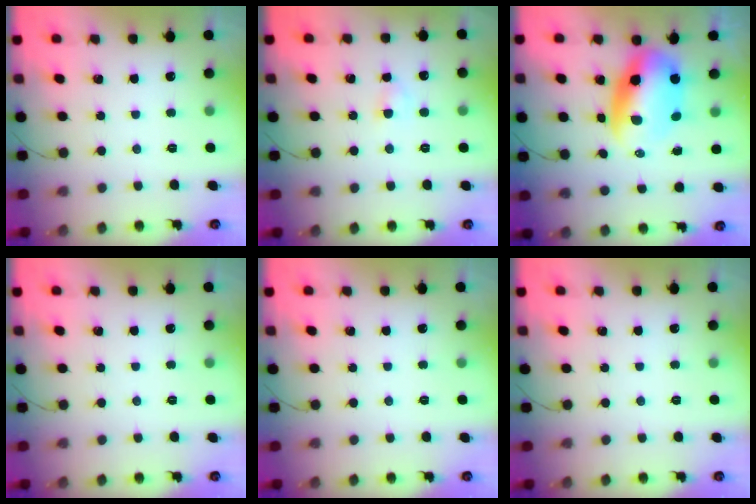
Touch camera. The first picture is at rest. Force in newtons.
{"total": 2.8, "press": 2.6, "slide": 1.1}
{"total": 10.3, "press": 10.0, "slide": 2.4}
{"total": 0.0}
{"total": 0.0}
{"total": 0.0}